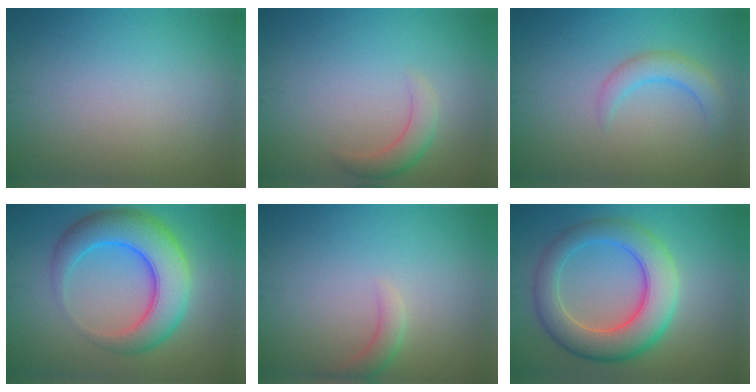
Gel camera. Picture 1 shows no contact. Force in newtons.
{"total": 2.2, "press": 2.1, "slide": 0.2}
{"total": 2.4, "press": 2.4, "slide": 0.3}
{"total": 8.1, "press": 8.1, "slide": 0.2}
{"total": 1.6, "press": 1.5, "slide": 0.2}
{"total": 7.7, "press": 7.7, "slide": 0.4}